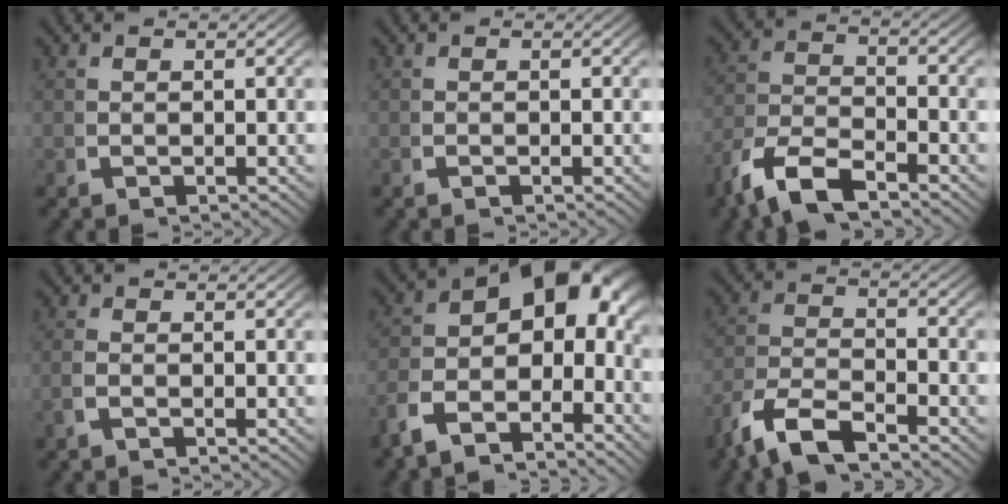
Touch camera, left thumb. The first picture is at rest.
{"total": 0.0}
{"total": 6.5, "force": [-3.6, 3.7, 3.9], "torque": [-0.085, -0.016, -0.062]}
{"total": 0.9, "force": [-0.5, 0.3, 0.7], "torque": [-0.020, -0.002, -0.009]}
{"total": 12.6, "force": [-0.1, 7.3, 10.2], "torque": [-0.149, 0.000, -0.020]}
{"total": 6.5, "force": [-3.6, 3.6, 3.9], "torque": [-0.084, -0.015, -0.064]}